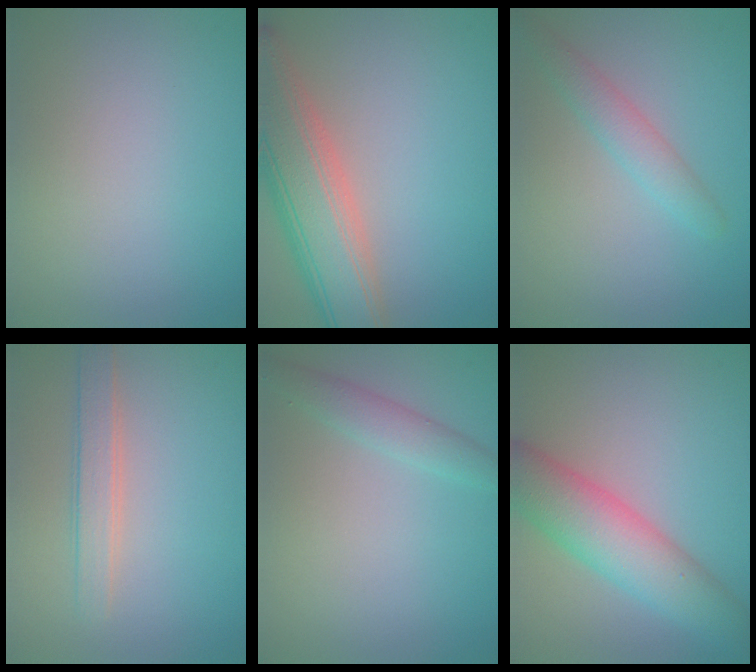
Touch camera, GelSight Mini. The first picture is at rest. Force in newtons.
{"total": 8.6, "press": 8.6, "slide": 0.3}
{"total": 2.4, "press": 2.4, "slide": 0.2}
{"total": 2.4, "press": 2.4, "slide": 0.2}
{"total": 2.0, "press": 2.0, "slide": 0.3}
{"total": 6.6, "press": 6.6, "slide": 0.2}